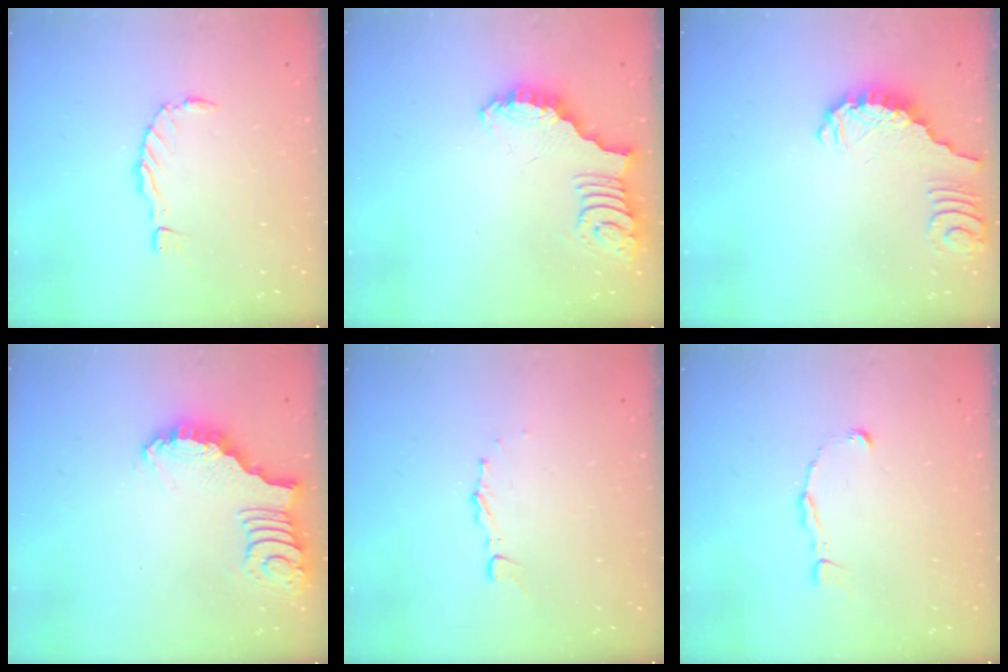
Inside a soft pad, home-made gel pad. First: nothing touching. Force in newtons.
{"total": 2.6, "press": 2.6, "slide": 0.5}
{"total": 1.2, "press": 1.2, "slide": 0.2}
{"total": 2.6, "press": 2.5, "slide": 0.5}
{"total": 3.2, "press": 3.2, "slide": 0.4}
{"total": 1.5, "press": 1.5, "slide": 0.1}